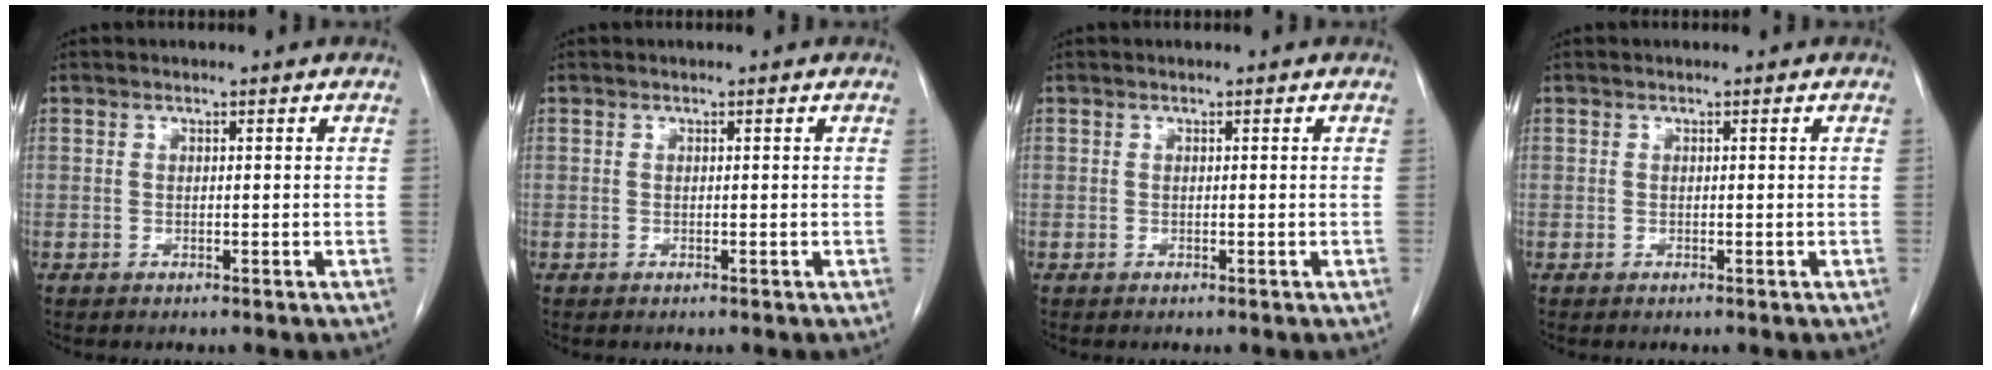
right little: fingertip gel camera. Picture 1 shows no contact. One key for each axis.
{"total": 0.0}
{"total": 0.0}
{"total": 0.0}